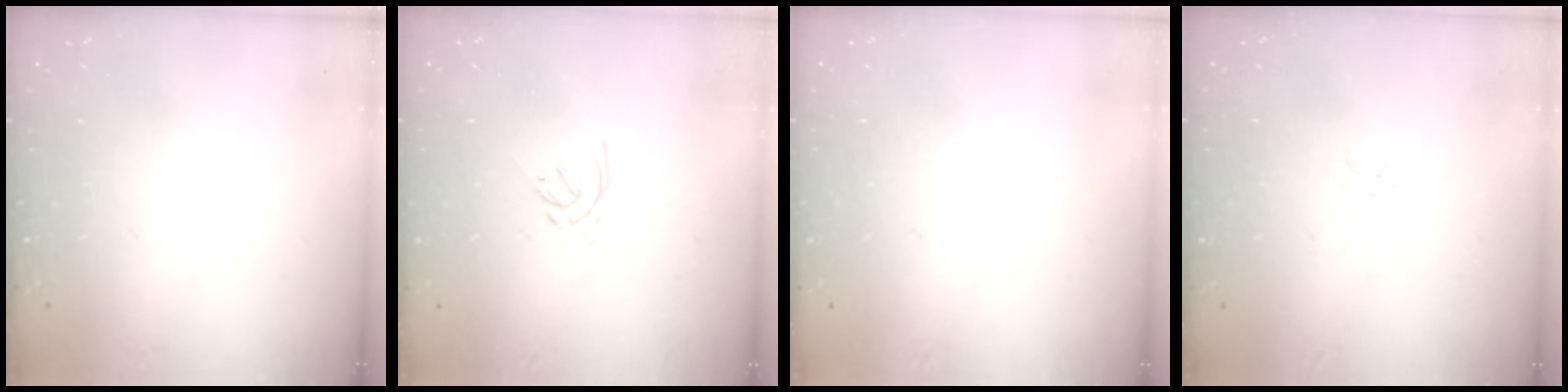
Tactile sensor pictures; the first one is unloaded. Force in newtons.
{"total": 1.3, "press": 1.1, "slide": 0.6}
{"total": 1.2, "press": 1.2, "slide": 0.4}
{"total": 3.5, "press": 3.5, "slide": 0.2}